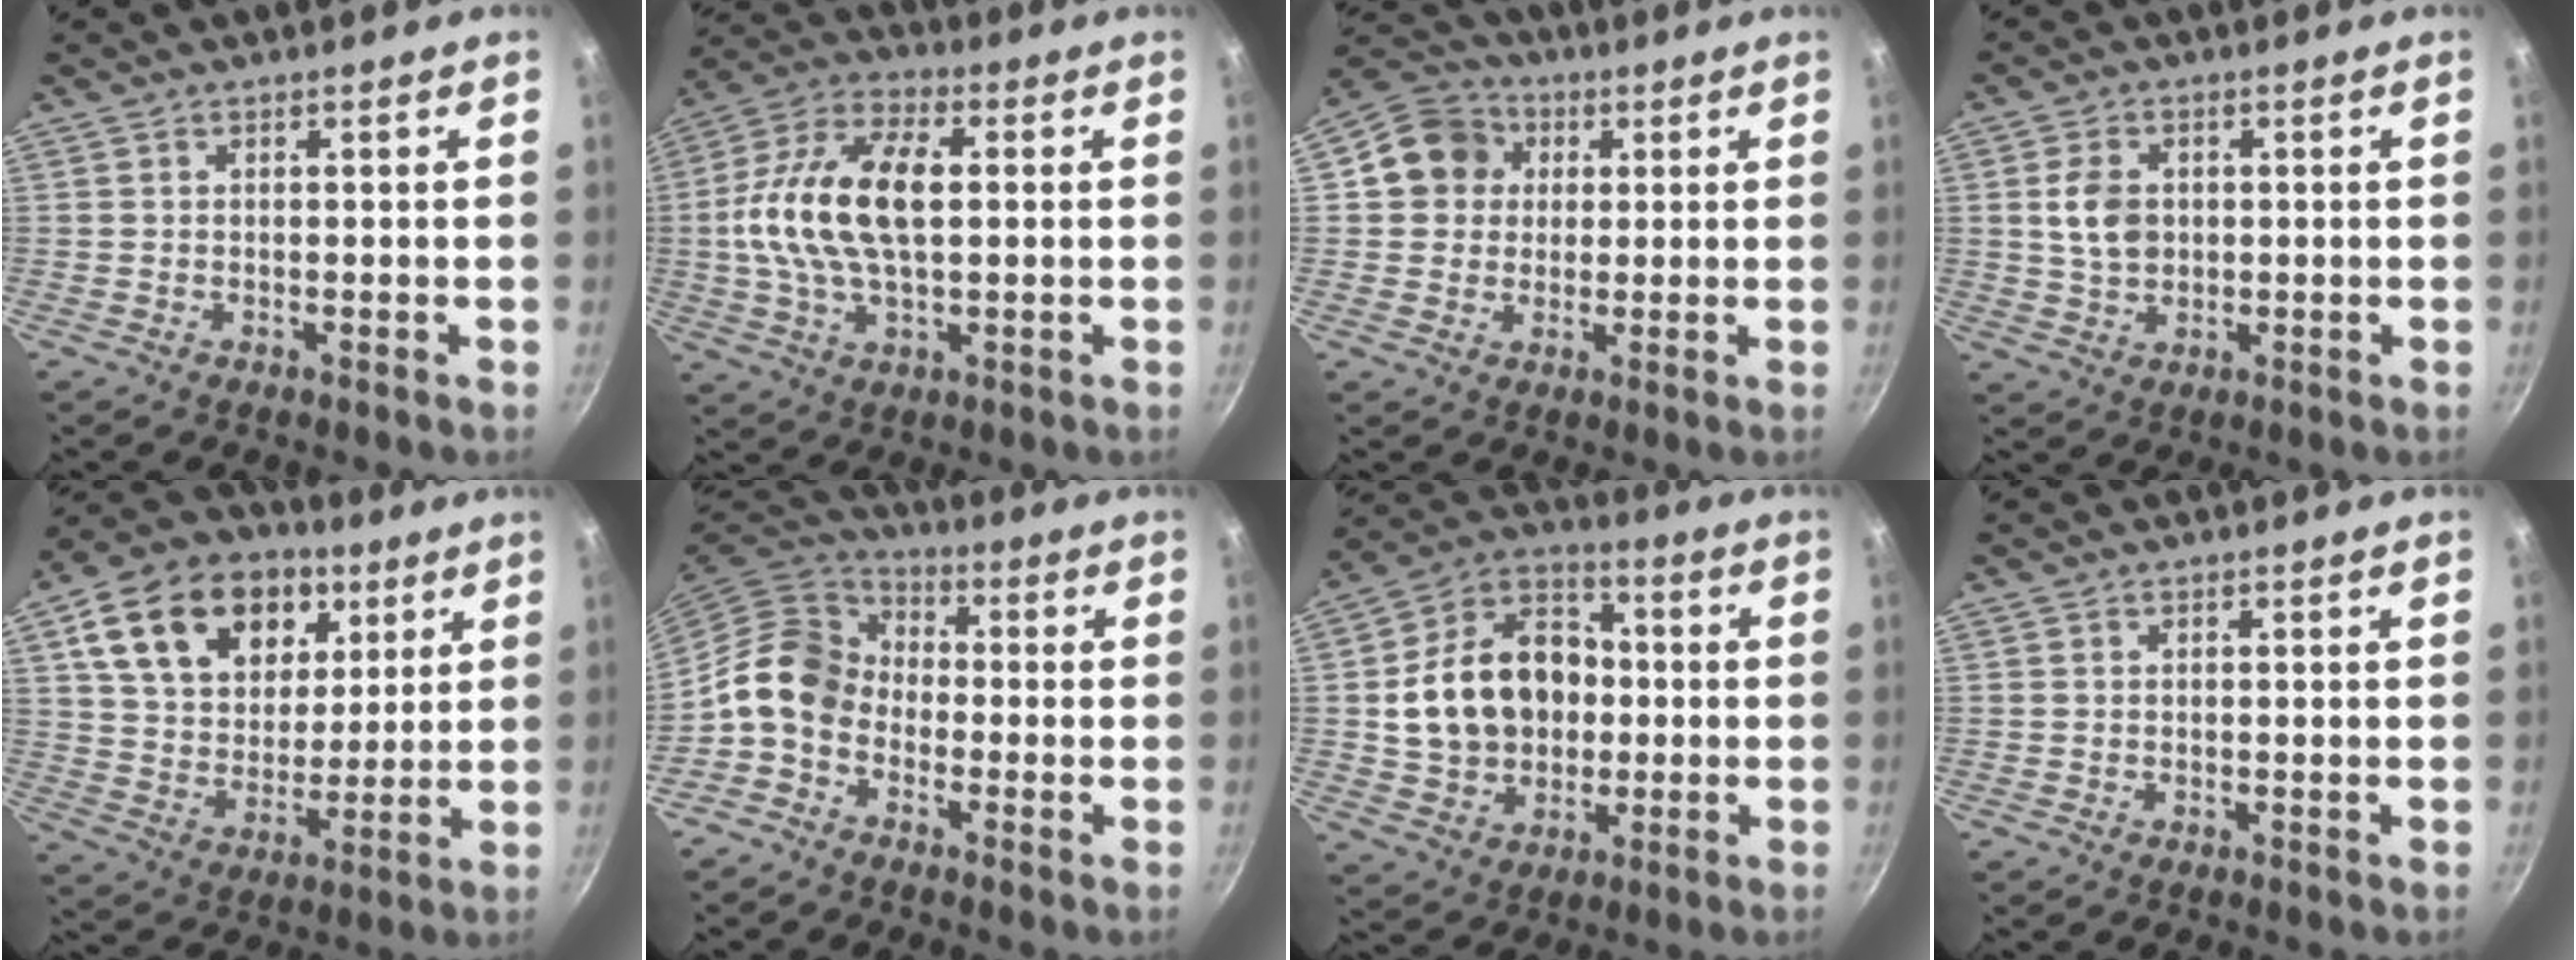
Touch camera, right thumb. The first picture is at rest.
{"total": 17.2, "force": [1.3, 9.2, 14.5], "torque": [-0.267, 0.024, 0.010]}
{"total": 9.5, "force": [2.2, 8.5, 3.7], "torque": [-0.031, 0.014, 0.021]}
{"total": 6.3, "force": [0.8, 4.6, 4.2], "torque": [-0.067, 0.000, 0.015]}
{"total": 21.2, "force": [8.9, 14.8, 12.3], "torque": [-0.190, -0.015, 0.150]}
{"total": 9.8, "force": [-2.7, 7.6, 5.7], "torque": [-0.077, 0.042, -0.079]}
{"total": 17.9, "force": [0.2, 13.9, 11.3], "torque": [-0.166, 0.035, 0.004]}
{"total": 0.0}